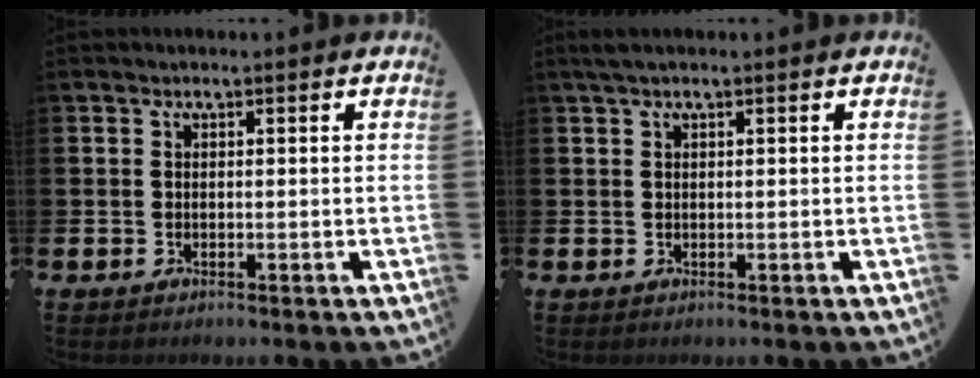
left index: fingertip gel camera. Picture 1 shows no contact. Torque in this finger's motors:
{"motor_torque": [0.18, 0.10, 0.15, 0.06]}